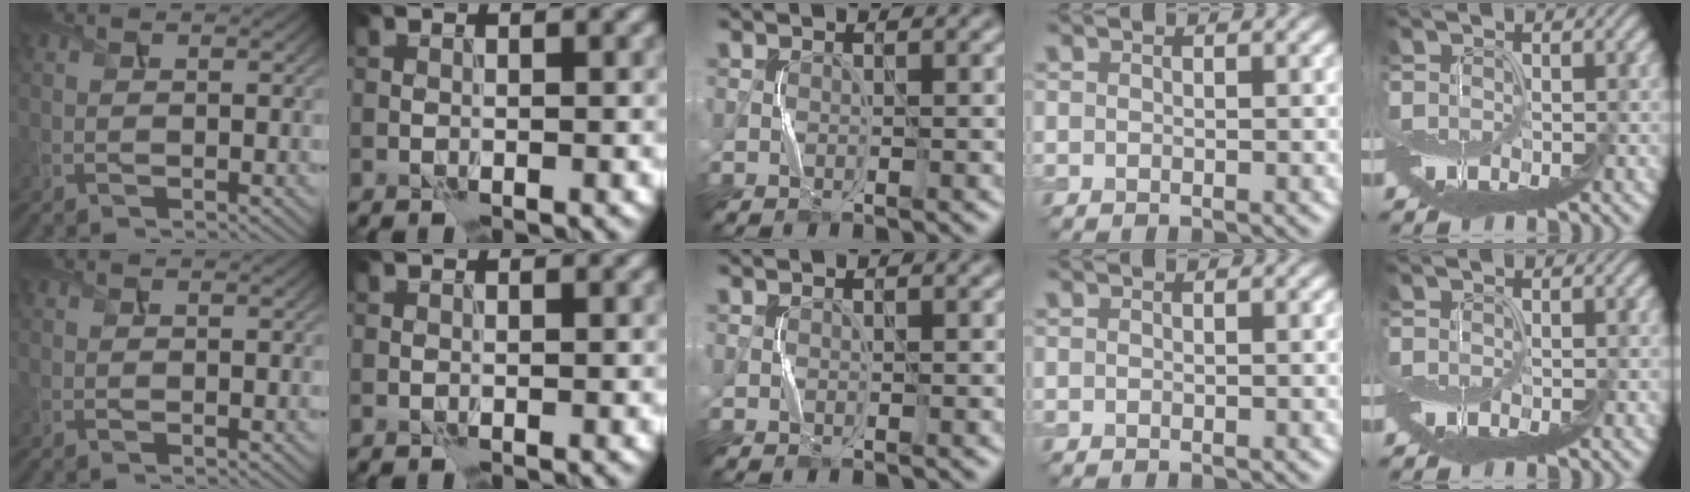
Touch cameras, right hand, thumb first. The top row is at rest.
{}